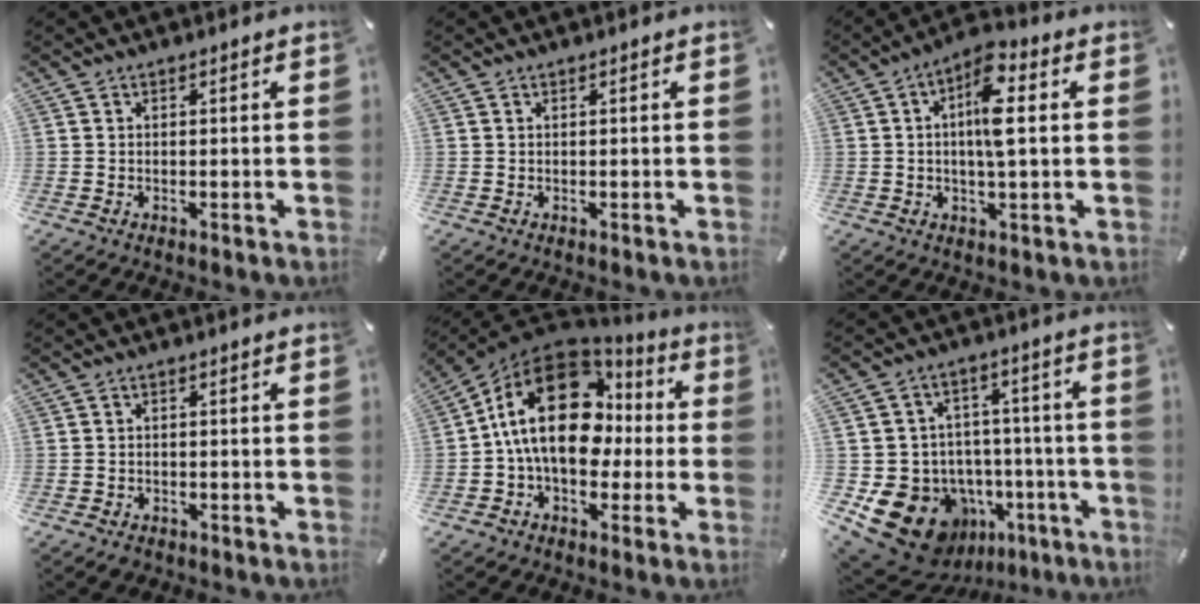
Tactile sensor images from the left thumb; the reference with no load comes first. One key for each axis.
{"total": 0.0}
{"total": 9.6, "fx": 1.4, "fy": 3.0, "fz": 9.0, "tx": -0.167, "ty": 0.004, "tz": 0.021}
{"total": 1.6, "fx": -1.3, "fy": 0.9, "fz": 0.5, "tx": -0.009, "ty": 0.006, "tz": -0.027}
{"total": 21.8, "fx": 2.3, "fy": 14.5, "fz": 16.2, "tx": -0.293, "ty": 0.004, "tz": 0.040}
{"total": 16.7, "fx": -7.2, "fy": 13.8, "fz": 6.3, "tx": -0.095, "ty": 0.031, "tz": -0.090}